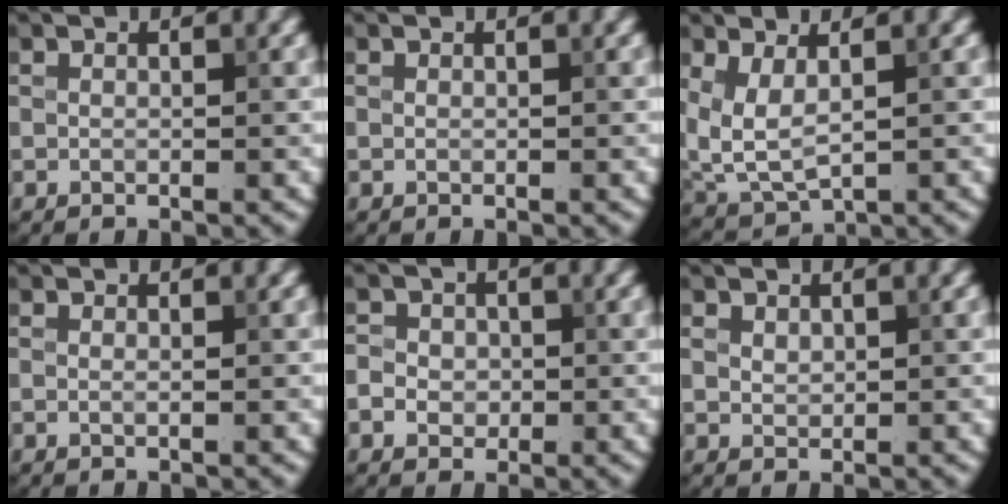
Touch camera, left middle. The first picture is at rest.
{"total": 0.0}
{"total": 3.7, "force": [1.1, 1.9, 2.9], "torque": [-0.073, -0.010, 0.028]}
{"total": 0.0}
{"total": 2.6, "force": [-0.3, 2.3, 1.0], "torque": [-0.006, 0.005, -0.013]}
{"total": 0.9, "force": [0.5, 0.7, 0.4], "torque": [-0.010, -0.002, 0.012]}